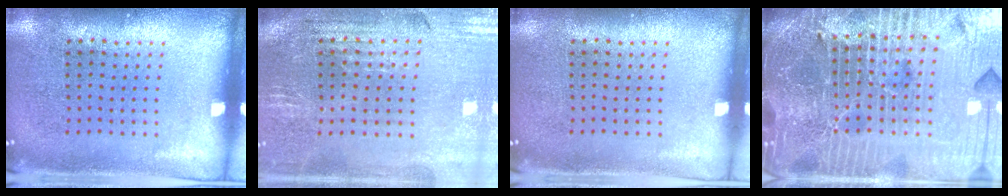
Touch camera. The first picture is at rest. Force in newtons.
{"total": 1.1, "press": 1.1, "slide": 0.3}
{"total": 0.0}
{"total": 7.3, "press": 6.3, "slide": 3.7}